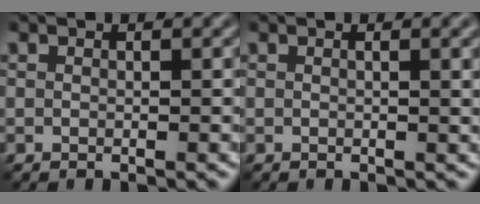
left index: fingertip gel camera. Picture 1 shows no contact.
{"total": 2.7, "force": [0.8, 1.0, 2.4], "torque": [-0.019, 0.005, 0.008]}